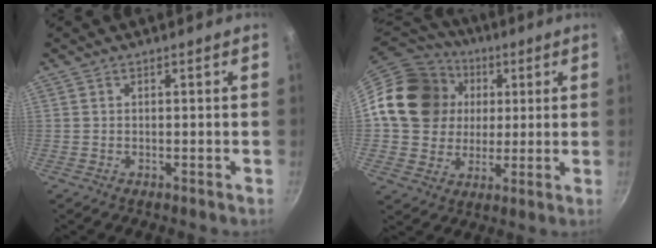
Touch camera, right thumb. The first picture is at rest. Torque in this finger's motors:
{"motor_torque": [1.71, 1.73, 0.20, -0.20, 0.17]}